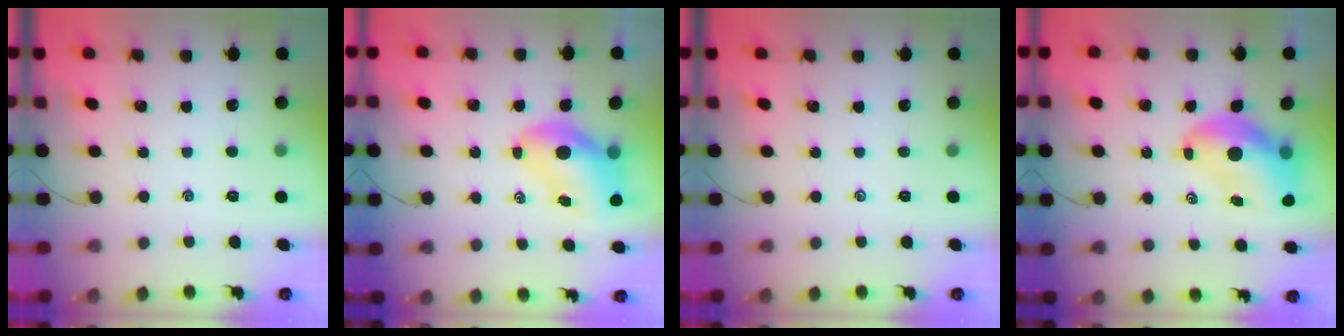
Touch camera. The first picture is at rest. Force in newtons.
{"total": 8.2, "press": 7.8, "slide": 2.4}
{"total": 0.0}
{"total": 9.4, "press": 8.9, "slide": 3.0}